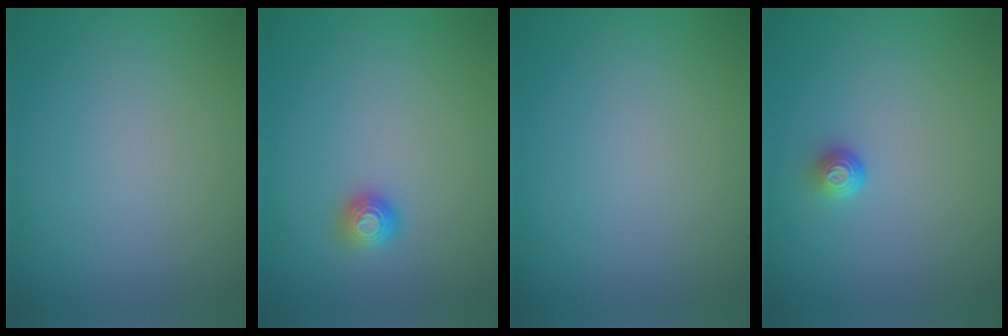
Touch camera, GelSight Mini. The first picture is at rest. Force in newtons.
{"total": 1.1, "press": 1.1, "slide": 0.1}
{"total": 0.0}
{"total": 1.2, "press": 0.9, "slide": 0.8}